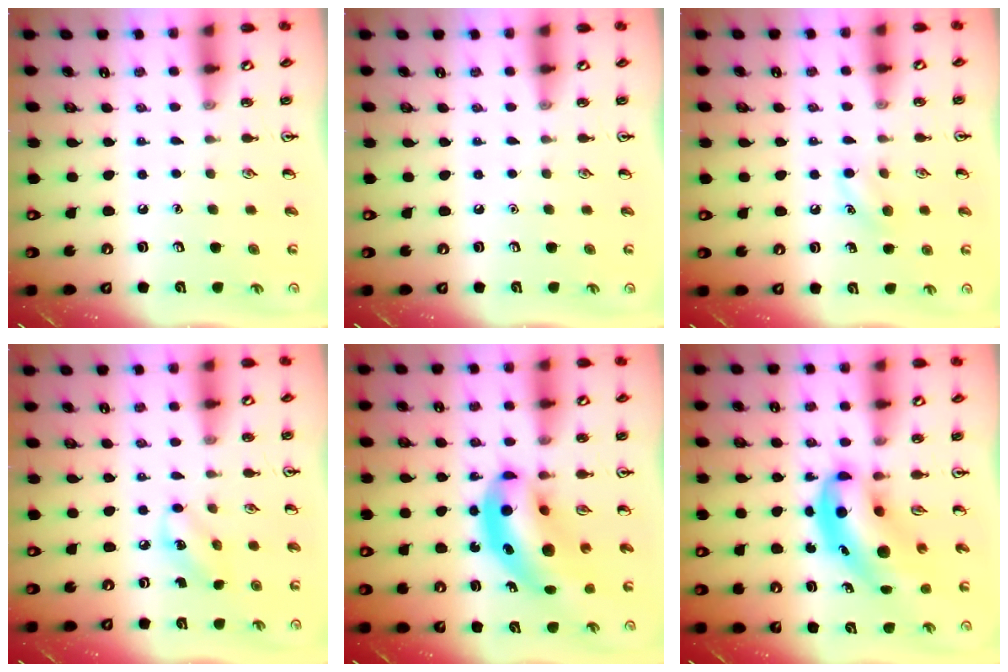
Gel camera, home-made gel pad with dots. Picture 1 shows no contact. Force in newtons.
{"total": 0.0}
{"total": 6.6, "press": 6.3, "slide": 2.0}
{"total": 4.4, "press": 4.3, "slide": 0.9}
{"total": 13.1, "press": 12.4, "slide": 4.1}
{"total": 9.0, "press": 8.7, "slide": 2.4}